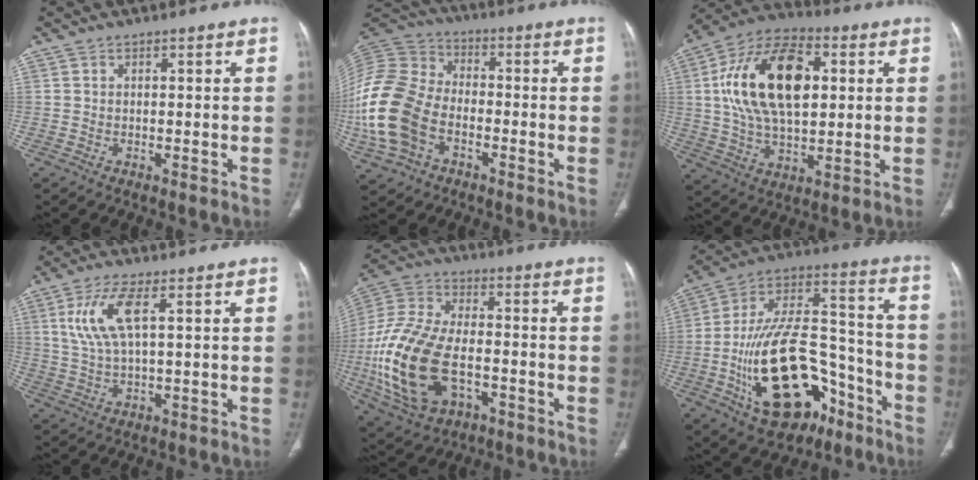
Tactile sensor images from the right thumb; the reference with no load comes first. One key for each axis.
{"total": 21.4, "fx": -5.9, "fy": 15.1, "fz": 14.0, "tx": -0.326, "ty": 0.031, "tz": -0.110}
{"total": 22.0, "fx": 4.2, "fy": 12.3, "fz": 17.8, "tx": -0.309, "ty": 0.009, "tz": 0.068}
{"total": 8.6, "fx": 2.8, "fy": 2.6, "fz": 7.7, "tx": -0.183, "ty": -0.001, "tz": 0.062}
{"total": 22.8, "fx": -5.6, "fy": 13.7, "fz": 17.3, "tx": -0.375, "ty": 0.014, "tz": -0.090}
{"total": 26.7, "fx": -10.6, "fy": 14.7, "fz": 19.6, "tx": -0.350, "ty": 0.072, "tz": -0.161}